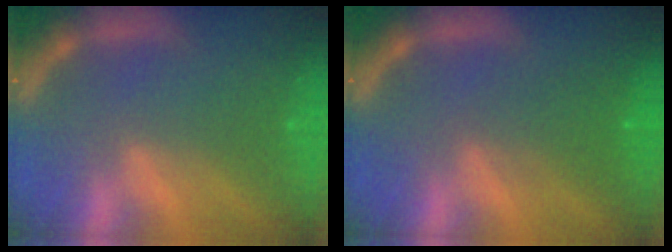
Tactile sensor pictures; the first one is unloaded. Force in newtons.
{"total": 2.5}